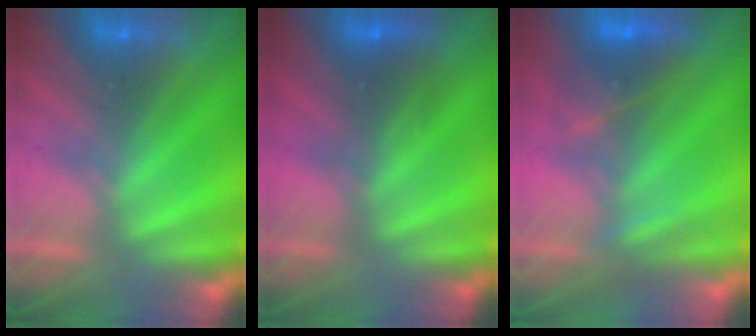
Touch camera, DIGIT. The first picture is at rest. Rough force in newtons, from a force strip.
{"total": 2.4}
{"total": 3.5}